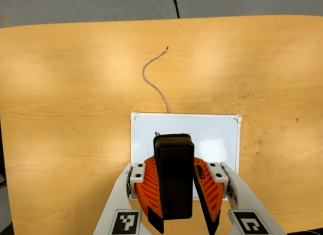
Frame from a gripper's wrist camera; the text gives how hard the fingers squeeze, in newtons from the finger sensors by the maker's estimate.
{"total": 8.6, "left": 9.2, "right": 7.9}